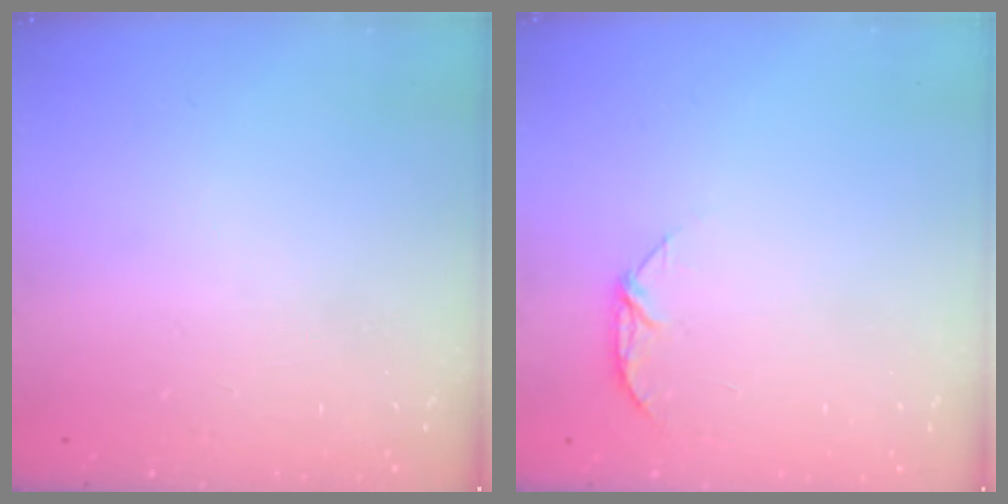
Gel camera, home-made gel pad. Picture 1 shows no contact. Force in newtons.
{"total": 5.8, "press": 5.7, "slide": 0.6}